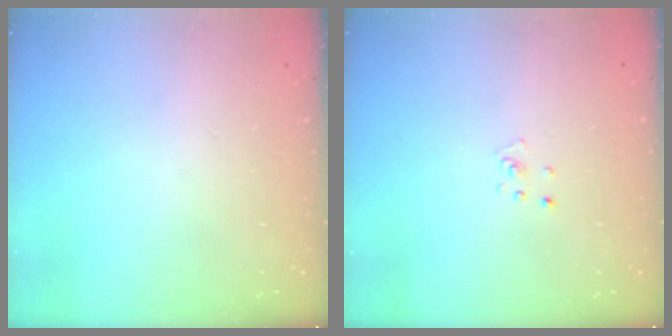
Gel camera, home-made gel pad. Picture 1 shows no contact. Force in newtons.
{"total": 2.6, "press": 2.6, "slide": 0.3}